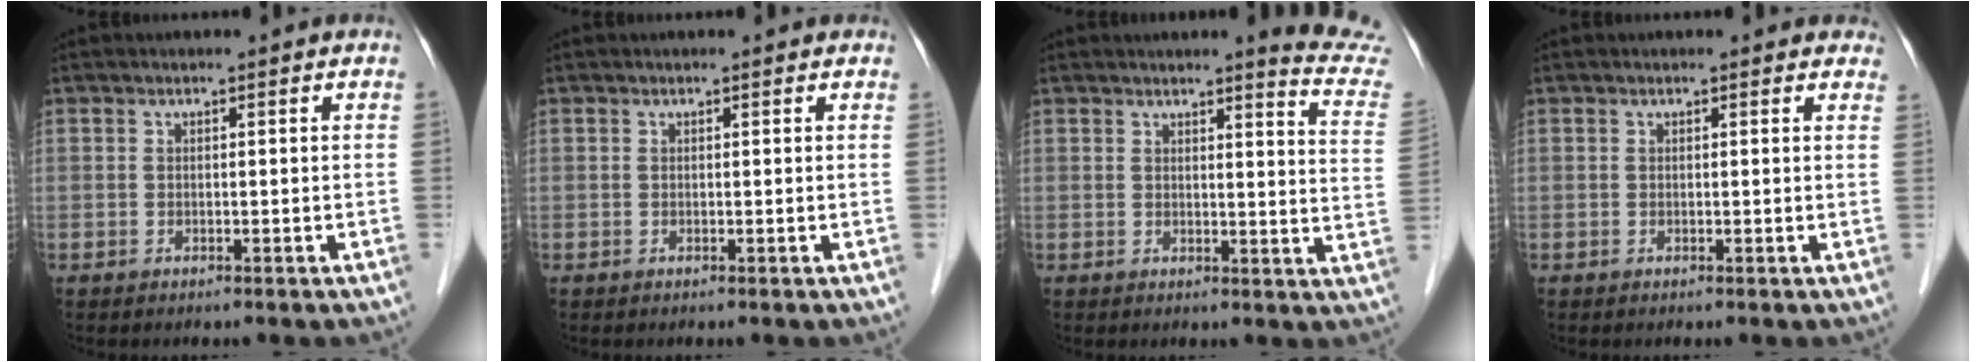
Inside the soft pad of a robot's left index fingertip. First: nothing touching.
{"total": 1.2, "force": [1.0, 0.4, 0.3], "torque": [-0.013, 0.010, 0.007]}
{"total": 9.4, "force": [9.1, -1.1, 2.0], "torque": [-0.017, -0.083, 0.077]}
{"total": 3.2, "force": [2.9, 1.2, 0.9], "torque": [0.001, 0.003, 0.013]}